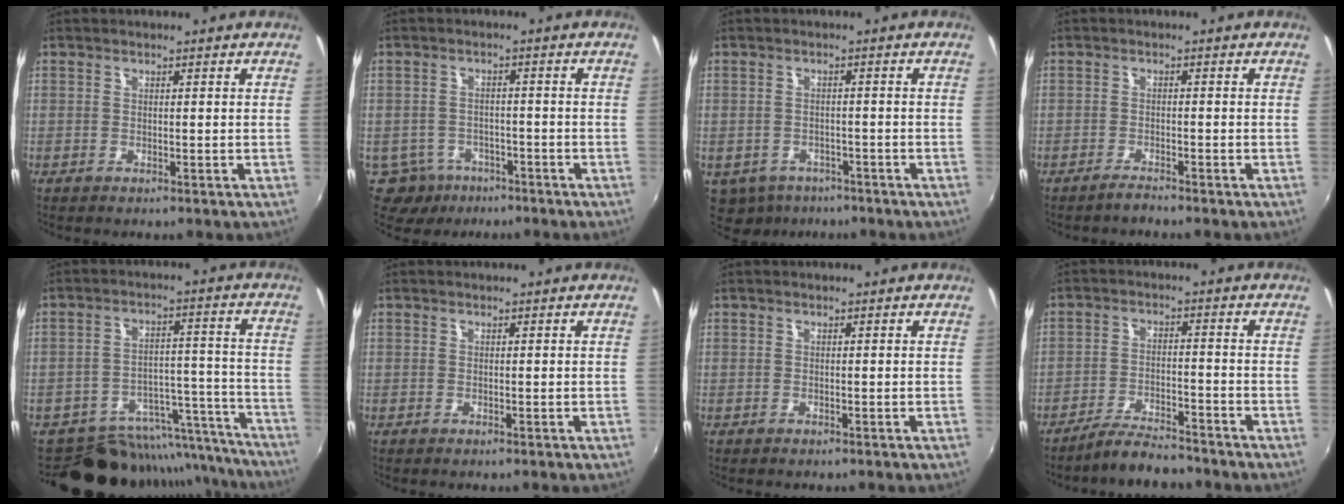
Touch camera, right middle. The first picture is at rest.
{"total": 6.6, "force": [-4.1, 5.0, 1.4], "torque": [-0.046, 0.003, -0.059]}
{"total": 8.4, "force": [-5.4, 5.6, 3.1], "torque": [-0.086, -0.024, -0.075]}
{"total": 1.6, "force": [-1.6, -0.1, 0.3], "torque": [-0.012, -0.004, -0.031]}
{"total": 19.1, "force": [-17.4, 7.2, 3.3], "torque": [-0.054, 0.056, -0.227]}
{"total": 0.0}
{"total": 0.0}
{"total": 6.5, "force": [-6.1, 0.9, 2.2], "torque": [-0.058, 0.002, -0.102]}